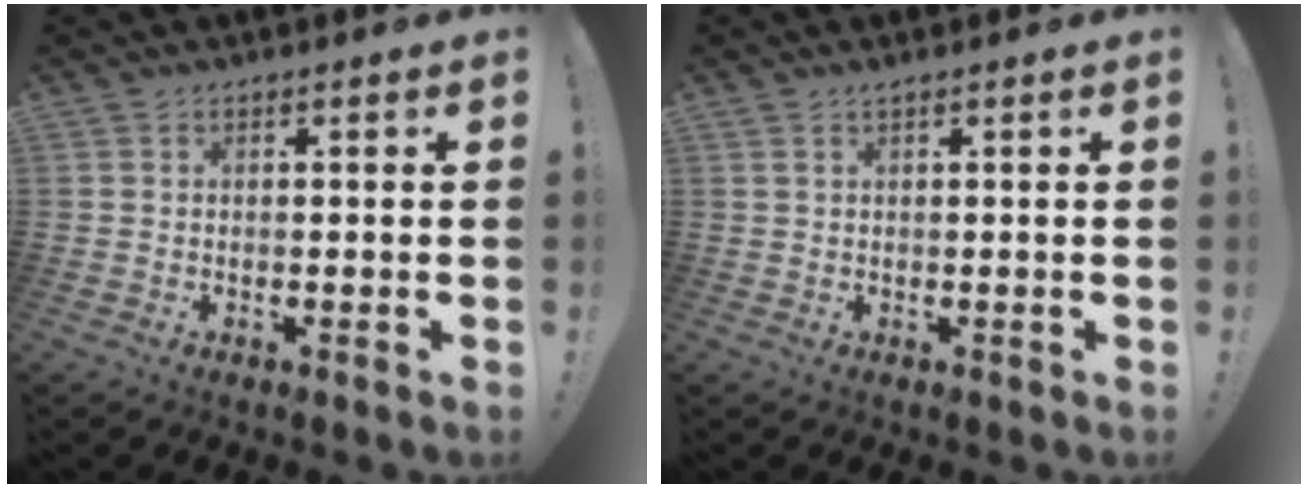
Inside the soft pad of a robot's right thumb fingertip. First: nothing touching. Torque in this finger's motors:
{"motor_torque": [0.09, -0.01, 0.06, 0.07, 0.00]}